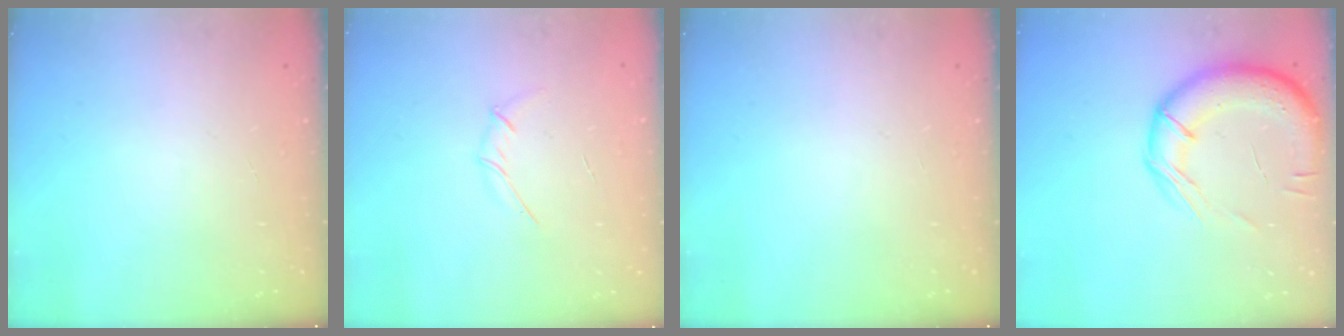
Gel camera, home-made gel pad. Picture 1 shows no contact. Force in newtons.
{"total": 3.3, "press": 3.2, "slide": 0.9}
{"total": 0.0}
{"total": 16.7, "press": 16.5, "slide": 2.5}